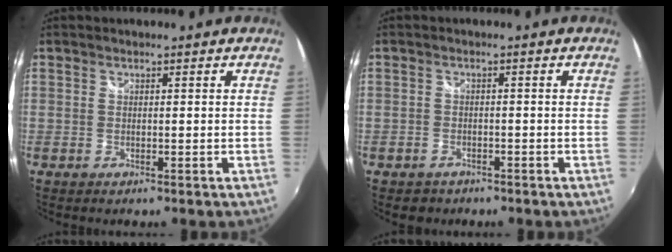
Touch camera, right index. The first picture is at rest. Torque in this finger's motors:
{"motor_torque": [0.31, -0.20, 0.07, 0.00]}